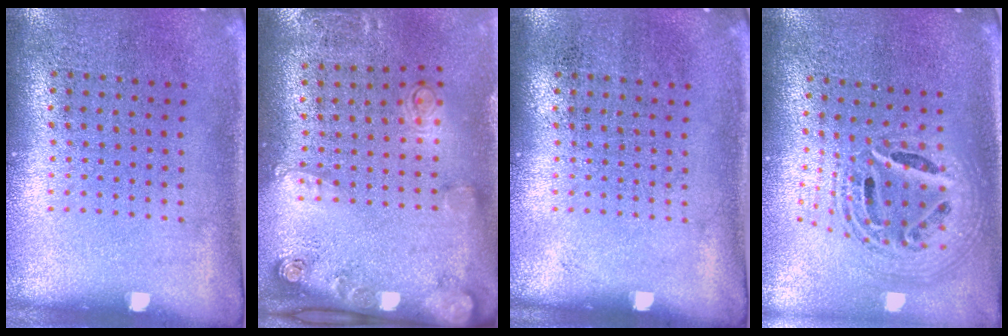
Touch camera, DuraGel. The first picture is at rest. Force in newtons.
{"total": 2.1, "press": 1.3, "slide": 1.6}
{"total": 0.0}
{"total": 2.3, "press": 1.7, "slide": 1.5}